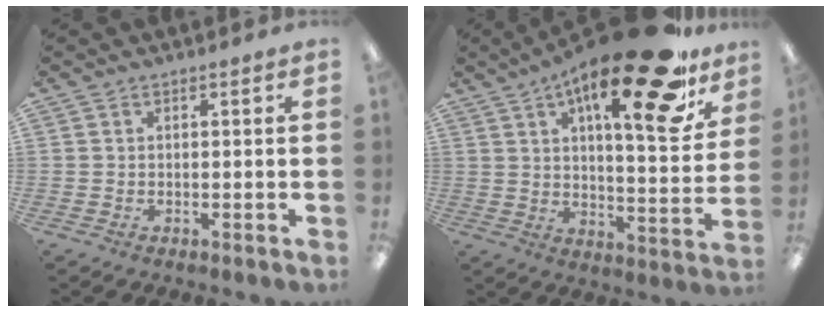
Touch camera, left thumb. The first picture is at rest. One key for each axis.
{"total": 24.3, "fx": 14.9, "fy": 7.0, "fz": 17.9, "tx": -0.260, "ty": -0.087, "tz": 0.230}